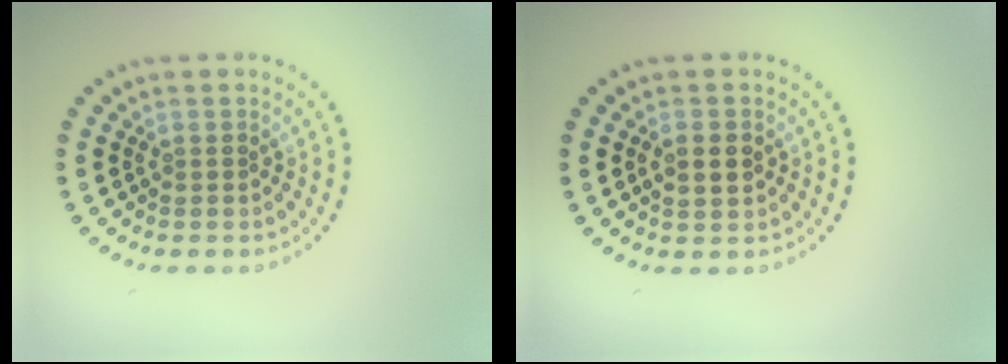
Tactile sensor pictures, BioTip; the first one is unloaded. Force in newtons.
{"total": 1.7, "press": 1.7, "slide": 0.1}